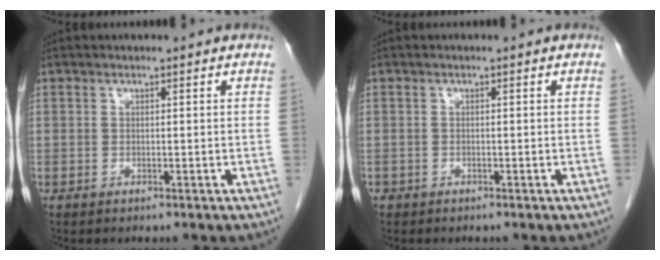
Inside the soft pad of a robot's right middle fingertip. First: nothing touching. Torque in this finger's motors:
{"motor_torque": [-0.01, 0.05, 0.06, 0.01]}